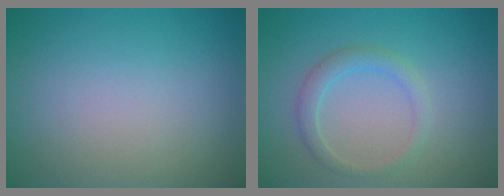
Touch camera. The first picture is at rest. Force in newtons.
{"total": 2.0, "press": 2.0, "slide": 0.1}